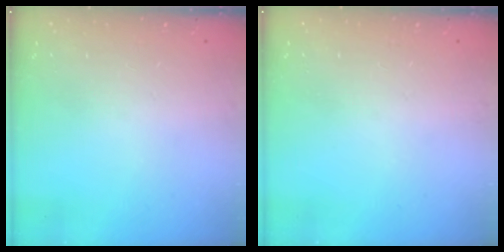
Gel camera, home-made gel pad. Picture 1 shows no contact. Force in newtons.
{"total": 0.0}